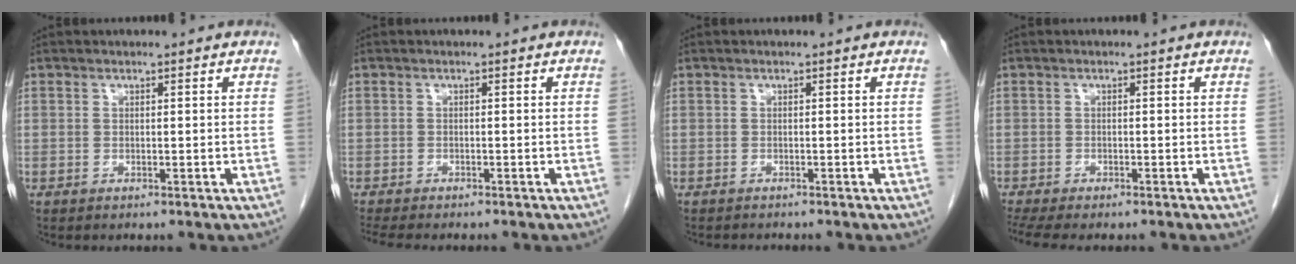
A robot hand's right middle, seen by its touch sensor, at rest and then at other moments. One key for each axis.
{"total": 6.2, "fx": -5.3, "fy": 1.3, "fz": 3.0, "tx": -0.041, "ty": -0.009, "tz": -0.078}
{"total": 1.8, "fx": -1.7, "fy": 0.2, "fz": 0.5, "tx": -0.012, "ty": -0.006, "tz": -0.021}
{"total": 7.0, "fx": -5.8, "fy": 1.8, "fz": 3.6, "tx": -0.059, "ty": -0.004, "tz": -0.089}